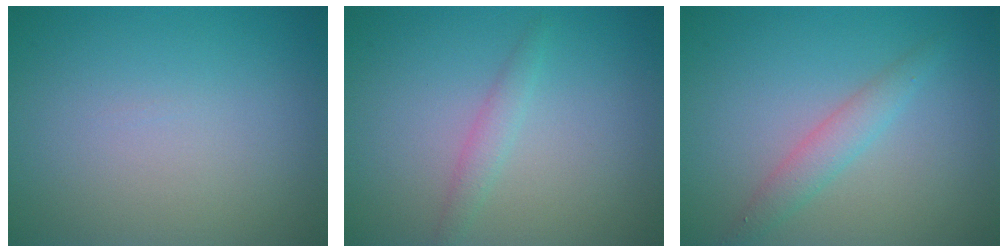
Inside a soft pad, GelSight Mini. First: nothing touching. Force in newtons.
{"total": 1.4, "press": 1.4, "slide": 0.1}
{"total": 2.2, "press": 2.2, "slide": 0.0}